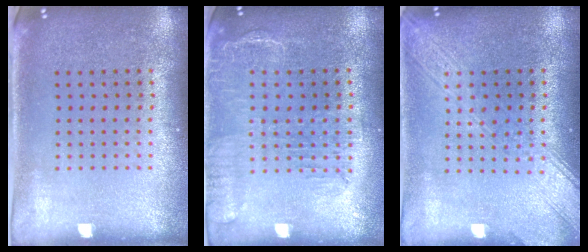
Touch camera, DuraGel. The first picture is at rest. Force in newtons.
{"total": 1.7, "press": 1.4, "slide": 1.0}
{"total": 3.3, "press": 3.2, "slide": 0.4}